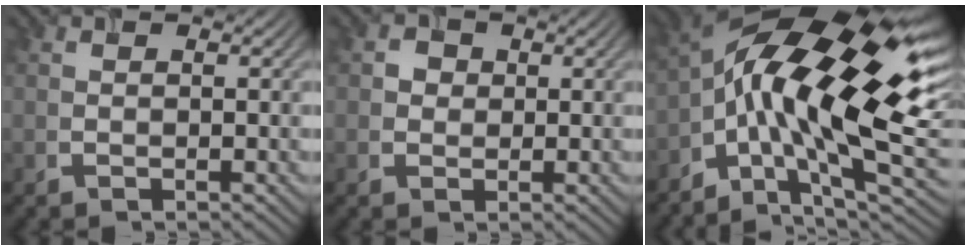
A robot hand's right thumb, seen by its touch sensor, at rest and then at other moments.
{"total": 1.7, "force": [0.3, 1.6, 0.5], "torque": [-0.006, 0.001, 0.002]}
{"total": 18.6, "force": [-1.2, 7.7, 16.9], "torque": [-0.306, 0.001, -0.037]}